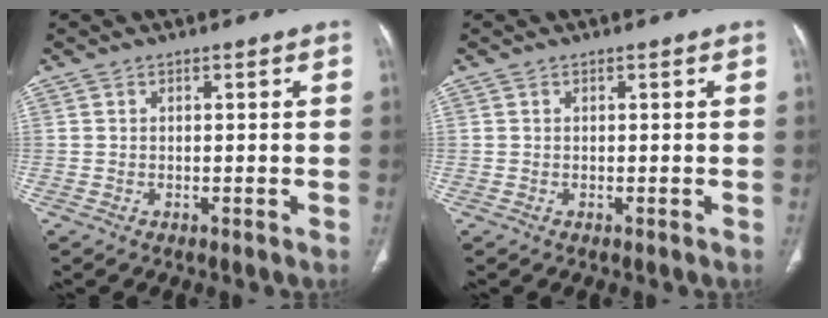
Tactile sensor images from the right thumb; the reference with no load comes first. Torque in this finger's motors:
{"motor_torque": [0.00, 0.00, 0.18, 0.18, 0.00]}